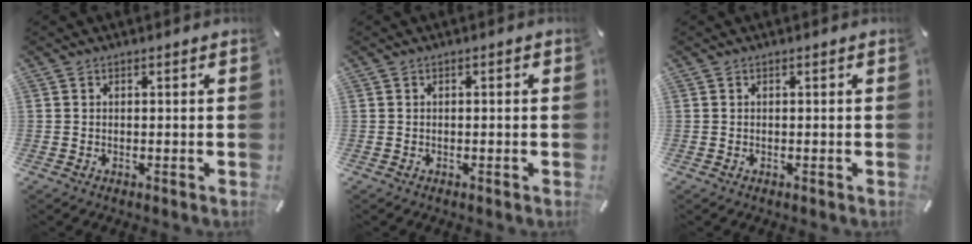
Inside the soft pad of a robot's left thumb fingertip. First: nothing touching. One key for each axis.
{"total": 0.8, "fx": -0.4, "fy": 0.2, "fz": 0.7, "tx": -0.013, "ty": 0.000, "tz": -0.006}
{"total": 0.0}